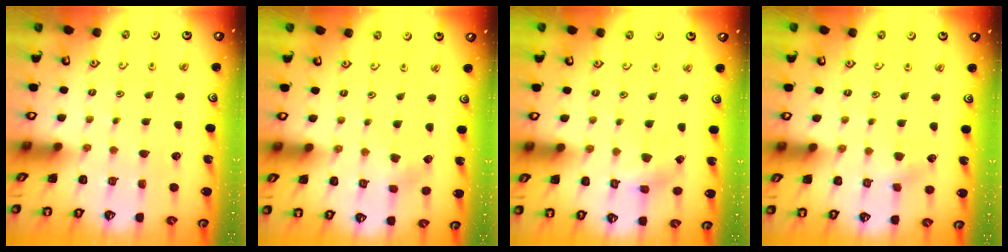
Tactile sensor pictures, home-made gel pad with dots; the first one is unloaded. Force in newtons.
{"total": 1.9, "press": 1.9, "slide": 0.3}
{"total": 2.7, "press": 2.6, "slide": 0.3}
{"total": 2.9, "press": 2.9, "slide": 0.3}